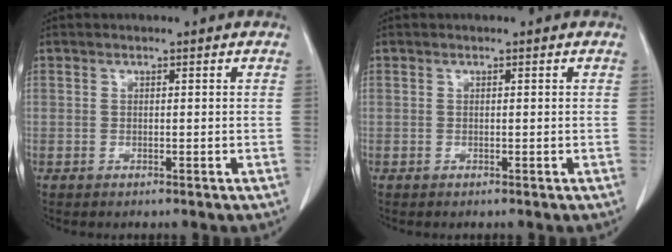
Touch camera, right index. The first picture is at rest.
{"total": 0.0}